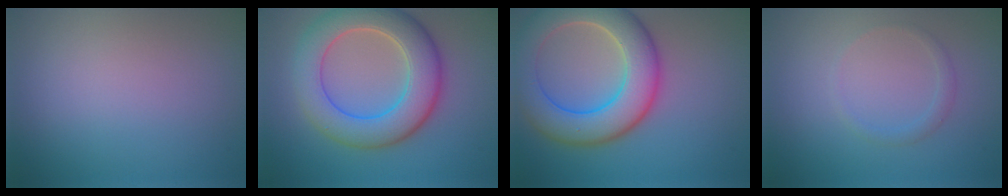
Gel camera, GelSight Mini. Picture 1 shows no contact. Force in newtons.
{"total": 8.1, "press": 8.1, "slide": 0.5}
{"total": 8.9, "press": 8.8, "slide": 0.9}
{"total": 1.1, "press": 1.1, "slide": 0.1}